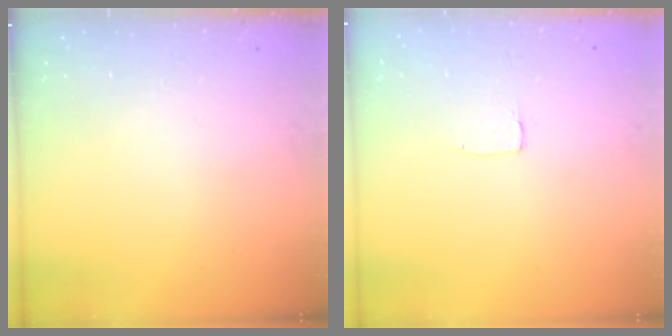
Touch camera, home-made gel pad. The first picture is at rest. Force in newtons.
{"total": 2.0, "press": 2.0, "slide": 0.0}